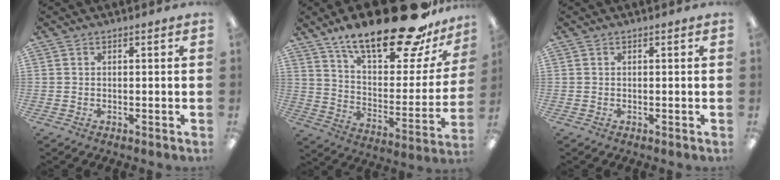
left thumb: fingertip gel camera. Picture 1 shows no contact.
{"total": 25.8, "force": [18.9, 8.4, 15.4], "torque": [-0.231, -0.122, 0.312]}
{"total": 0.0}